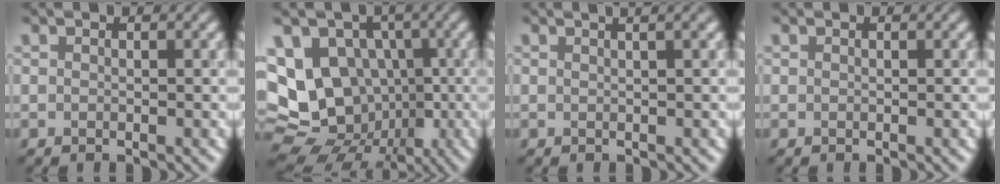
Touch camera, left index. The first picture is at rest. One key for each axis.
{"total": 13.7, "fx": -0.3, "fy": 11.5, "fz": 7.4, "tx": -0.145, "ty": -0.009, "tz": -0.011}
{"total": 2.9, "fx": 1.4, "fy": 1.2, "fz": 2.3, "tx": -0.011, "ty": 0.019, "tz": -0.005}
{"total": 0.0}